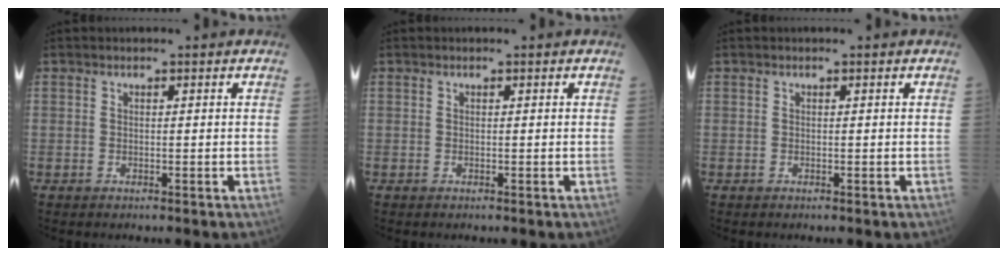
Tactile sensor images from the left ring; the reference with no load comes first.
{"total": 0.0}
{"total": 0.0}